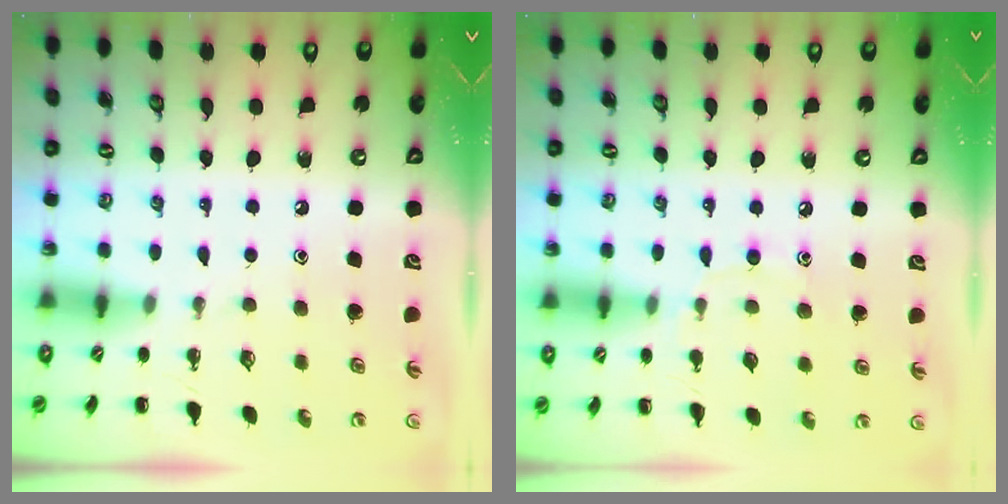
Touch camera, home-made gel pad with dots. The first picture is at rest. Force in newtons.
{"total": 5.9, "press": 5.7, "slide": 1.6}